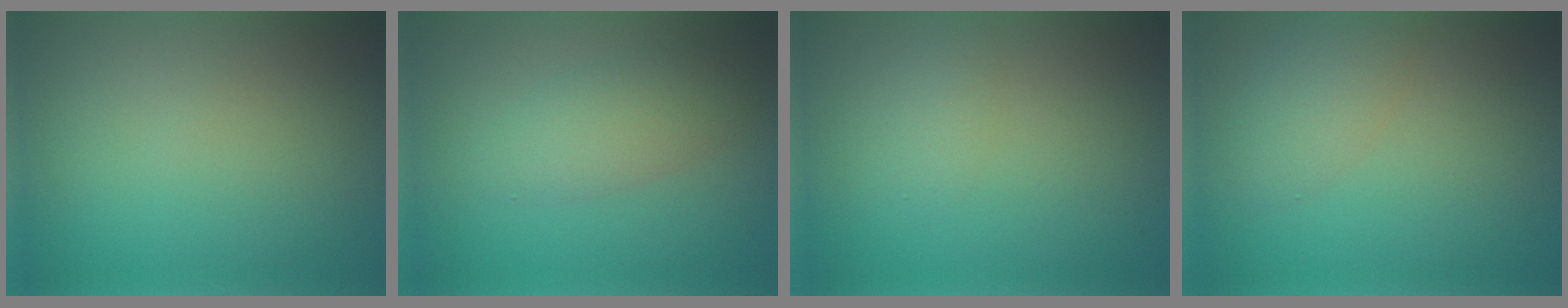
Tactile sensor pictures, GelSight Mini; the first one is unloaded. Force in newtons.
{"total": 3.3, "press": 3.3, "slide": 0.2}
{"total": 1.2, "press": 1.2, "slide": 0.1}
{"total": 3.0, "press": 3.0, "slide": 0.1}